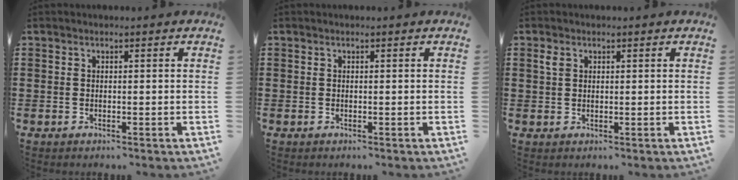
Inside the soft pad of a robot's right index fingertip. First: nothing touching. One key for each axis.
{"total": 0.0}
{"total": 1.6, "fx": 0.8, "fy": 1.1, "fz": 0.9, "tx": -0.022, "ty": 0.004, "tz": 0.014}